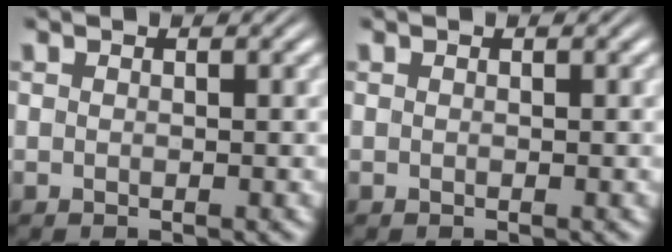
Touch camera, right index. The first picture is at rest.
{"total": 0.0}